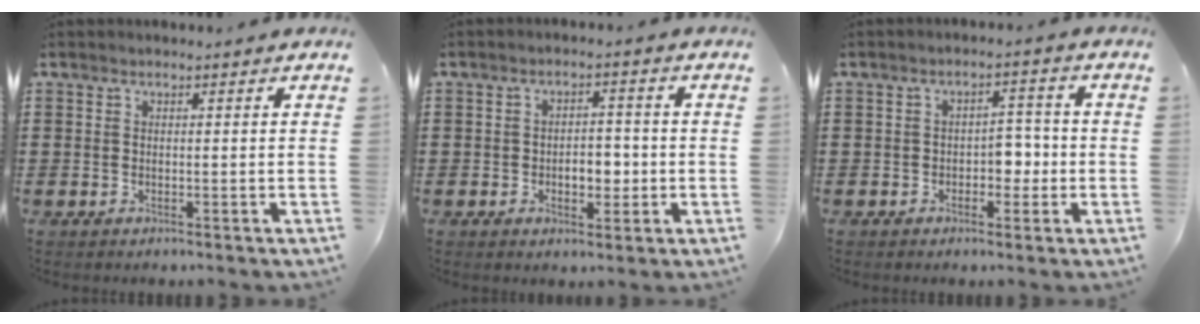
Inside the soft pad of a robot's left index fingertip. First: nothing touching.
{"total": 4.5, "force": [-0.9, 2.6, 3.6], "torque": [-0.062, 0.003, -0.022]}
{"total": 3.8, "force": [-1.1, 2.3, 2.9], "torque": [-0.048, 0.004, -0.026]}